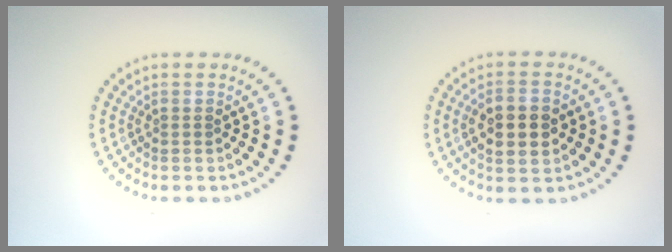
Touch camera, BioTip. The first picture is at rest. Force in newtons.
{"total": 4.1, "press": 4.1, "slide": 0.1}